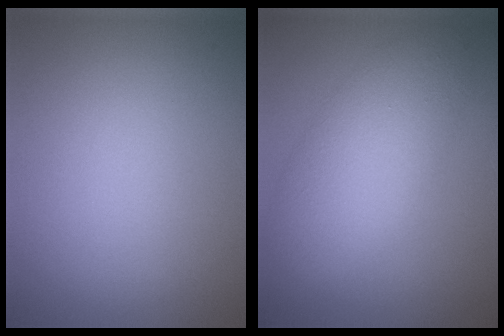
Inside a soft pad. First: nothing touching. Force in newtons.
{"total": 5.3, "press": 5.3, "slide": 0.2}